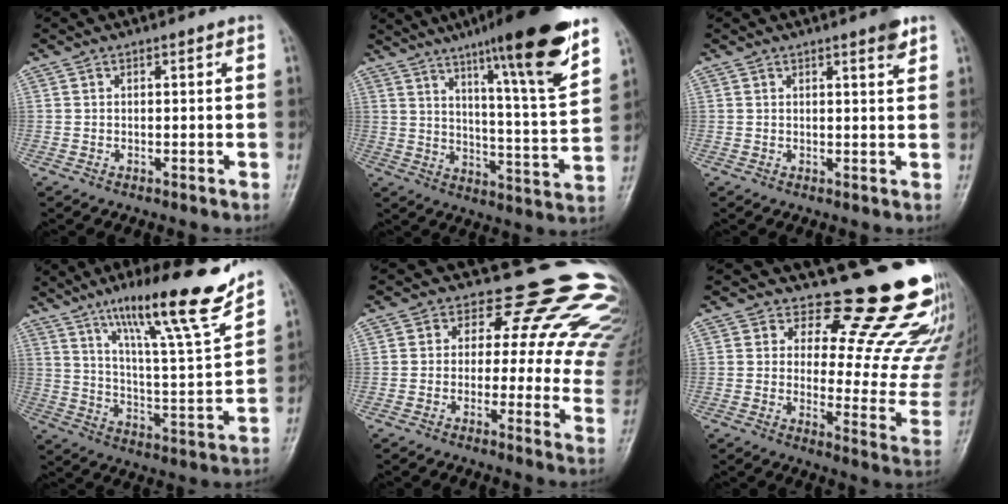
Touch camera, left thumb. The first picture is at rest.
{"total": 20.2, "force": [12.8, 1.9, 15.5], "torque": [-0.204, -0.061, 0.195]}
{"total": 2.6, "force": [1.7, 0.4, 1.9], "torque": [-0.016, -0.010, 0.021]}
{"total": 19.4, "force": [13.7, 2.0, 13.6], "torque": [-0.189, -0.074, 0.222]}
{"total": 20.4, "force": [12.5, 10.5, 12.2], "torque": [-0.092, -0.042, 0.115]}
{"total": 20.8, "force": [16.9, 7.3, 9.7], "torque": [-0.064, -0.139, 0.197]}